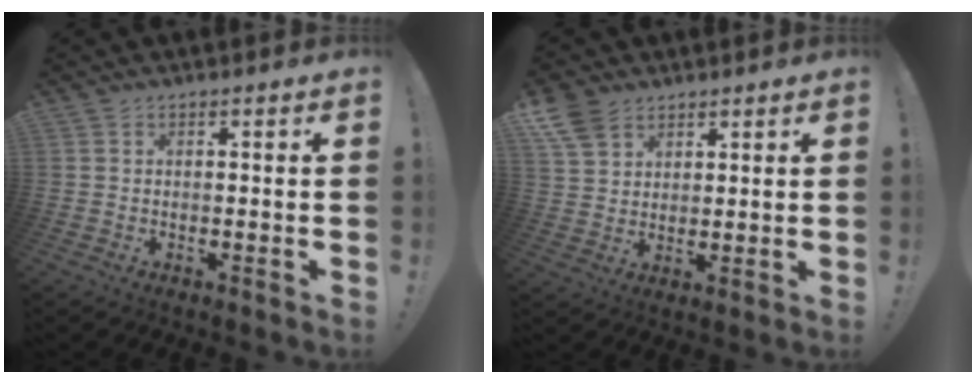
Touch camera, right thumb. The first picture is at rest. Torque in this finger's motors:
{"motor_torque": [-0.50, 0.83, -0.09, 0.18, 0.17]}